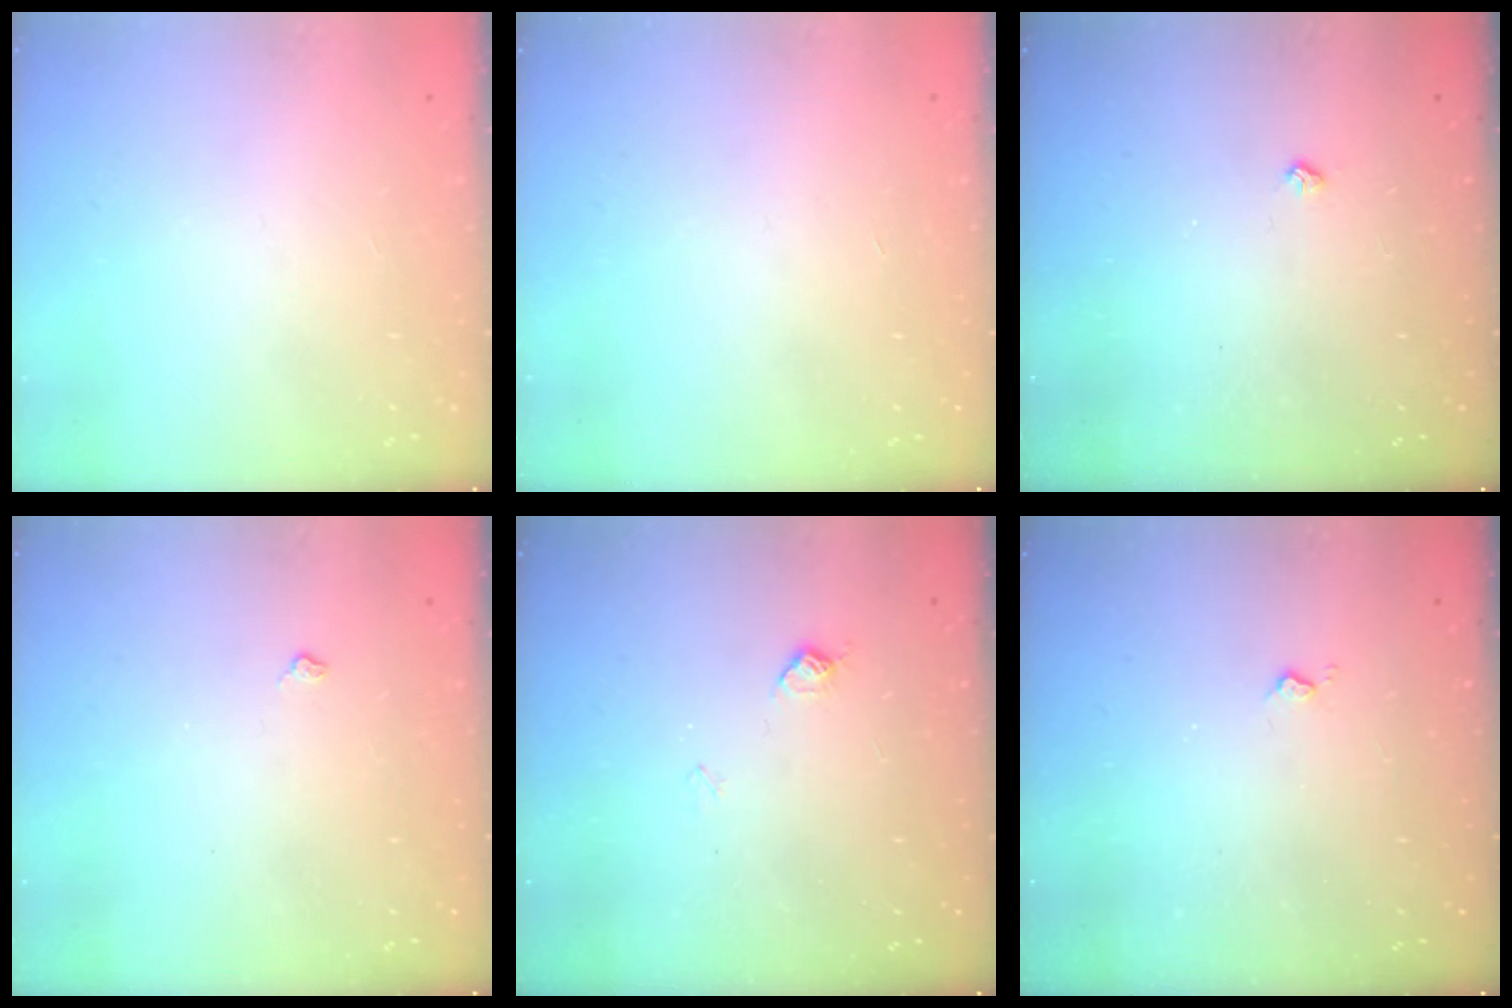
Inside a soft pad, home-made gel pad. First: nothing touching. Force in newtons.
{"total": 0.0}
{"total": 2.5, "press": 2.4, "slide": 0.5}
{"total": 3.0, "press": 3.0, "slide": 0.5}
{"total": 5.7, "press": 5.7, "slide": 0.7}
{"total": 2.4, "press": 2.3, "slide": 0.5}